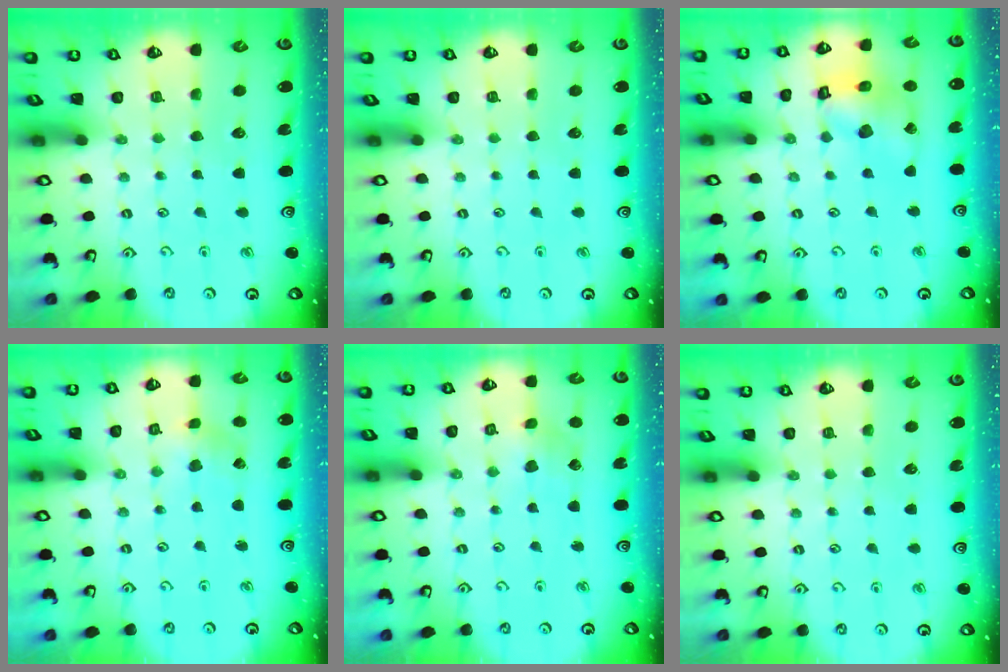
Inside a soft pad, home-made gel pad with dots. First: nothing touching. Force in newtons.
{"total": 0.0}
{"total": 14.1, "press": 13.9, "slide": 2.0}
{"total": 0.5, "press": 0.5, "slide": 0.2}
{"total": 3.0, "press": 3.0, "slide": 0.2}
{"total": 0.0}